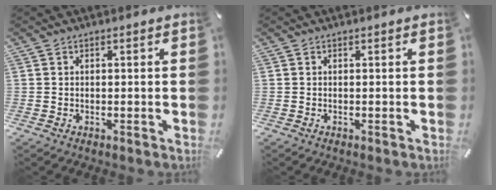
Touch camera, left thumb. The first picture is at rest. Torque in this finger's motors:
{"motor_torque": [0.00, 0.00, 0.00, 0.00, 0.00]}